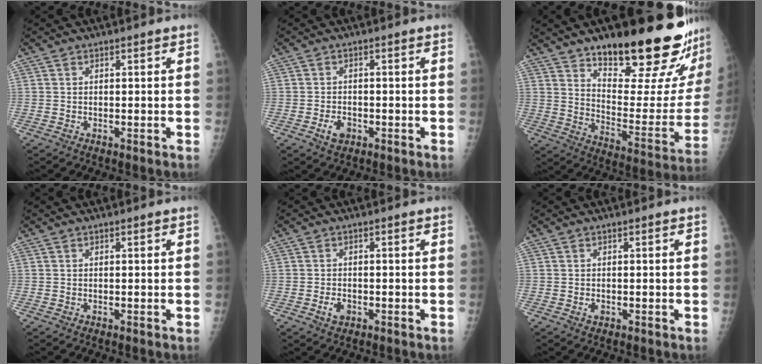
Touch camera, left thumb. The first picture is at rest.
{"total": 2.6, "force": [-1.0, 1.7, 1.6], "torque": [-0.024, 0.002, -0.013]}
{"total": 26.3, "force": [18.6, 6.9, 17.2], "torque": [-0.211, -0.108, 0.270]}
{"total": 0.0}
{"total": 2.0, "force": [-0.7, 1.3, 1.4], "torque": [-0.022, 0.002, -0.009]}
{"total": 1.0, "force": [0.1, 0.5, 0.8], "torque": [-0.013, 0.005, 0.005]}